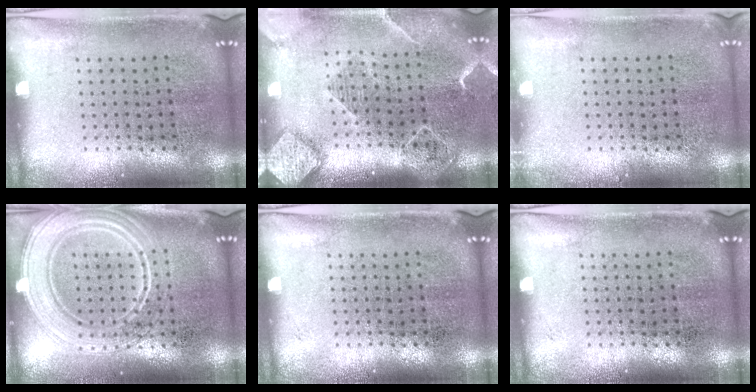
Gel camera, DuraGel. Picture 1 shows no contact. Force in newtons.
{"total": 2.2, "press": 1.9, "slide": 1.1}
{"total": 0.6, "press": 0.6, "slide": 0.2}
{"total": 3.8, "press": 3.7, "slide": 0.7}
{"total": 0.0}
{"total": 0.0}